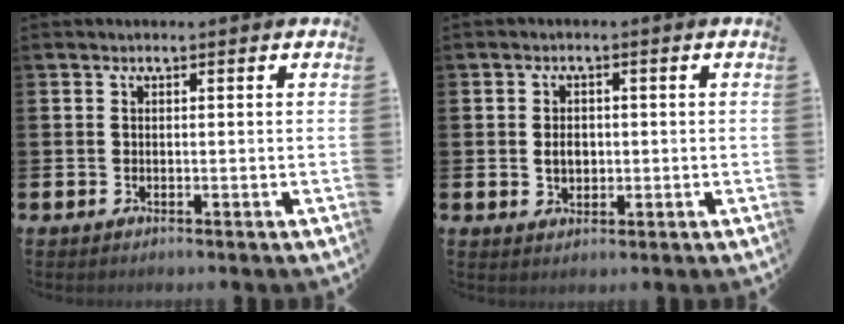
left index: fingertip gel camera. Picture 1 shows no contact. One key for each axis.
{"total": 2.6, "fx": 0.1, "fy": 2.0, "fz": 1.7, "tx": -0.015, "ty": 0.001, "tz": -0.005}